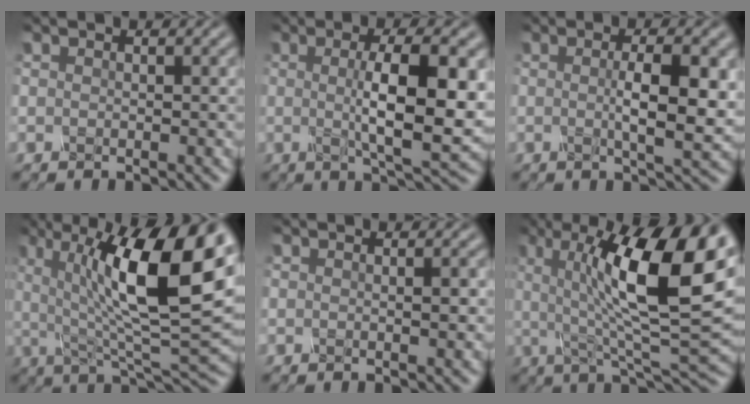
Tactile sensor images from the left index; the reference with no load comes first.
{"total": 8.4, "force": [0.4, 2.0, 8.2], "torque": [-0.118, -0.002, 0.008]}
{"total": 5.7, "force": [0.1, 1.3, 5.5], "torque": [-0.087, 0.001, 0.003]}
{"total": 13.9, "force": [3.0, 3.8, 13.0], "torque": [-0.195, 0.004, 0.043]}
{"total": 0.7, "force": [0.0, 0.1, 0.7], "torque": [-0.008, 0.000, 0.000]}
{"total": 14.1, "force": [3.2, 3.7, 13.2], "torque": [-0.193, 0.010, 0.046]}